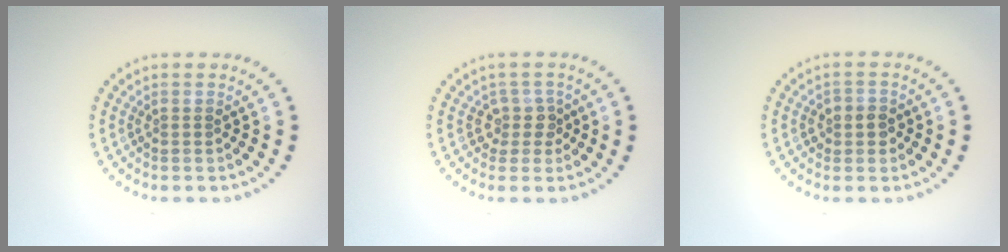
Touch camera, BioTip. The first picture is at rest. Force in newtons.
{"total": 1.9, "press": 1.4, "slide": 1.3}
{"total": 1.9, "press": 1.8, "slide": 0.6}